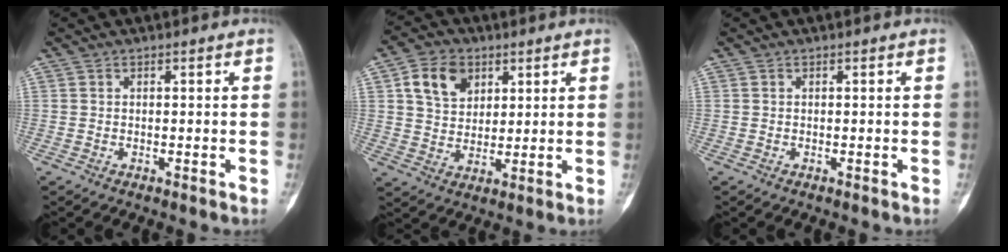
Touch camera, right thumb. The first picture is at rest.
{"total": 8.9, "force": [3.6, 6.6, 4.8], "torque": [-0.062, -0.009, 0.067]}
{"total": 0.0}